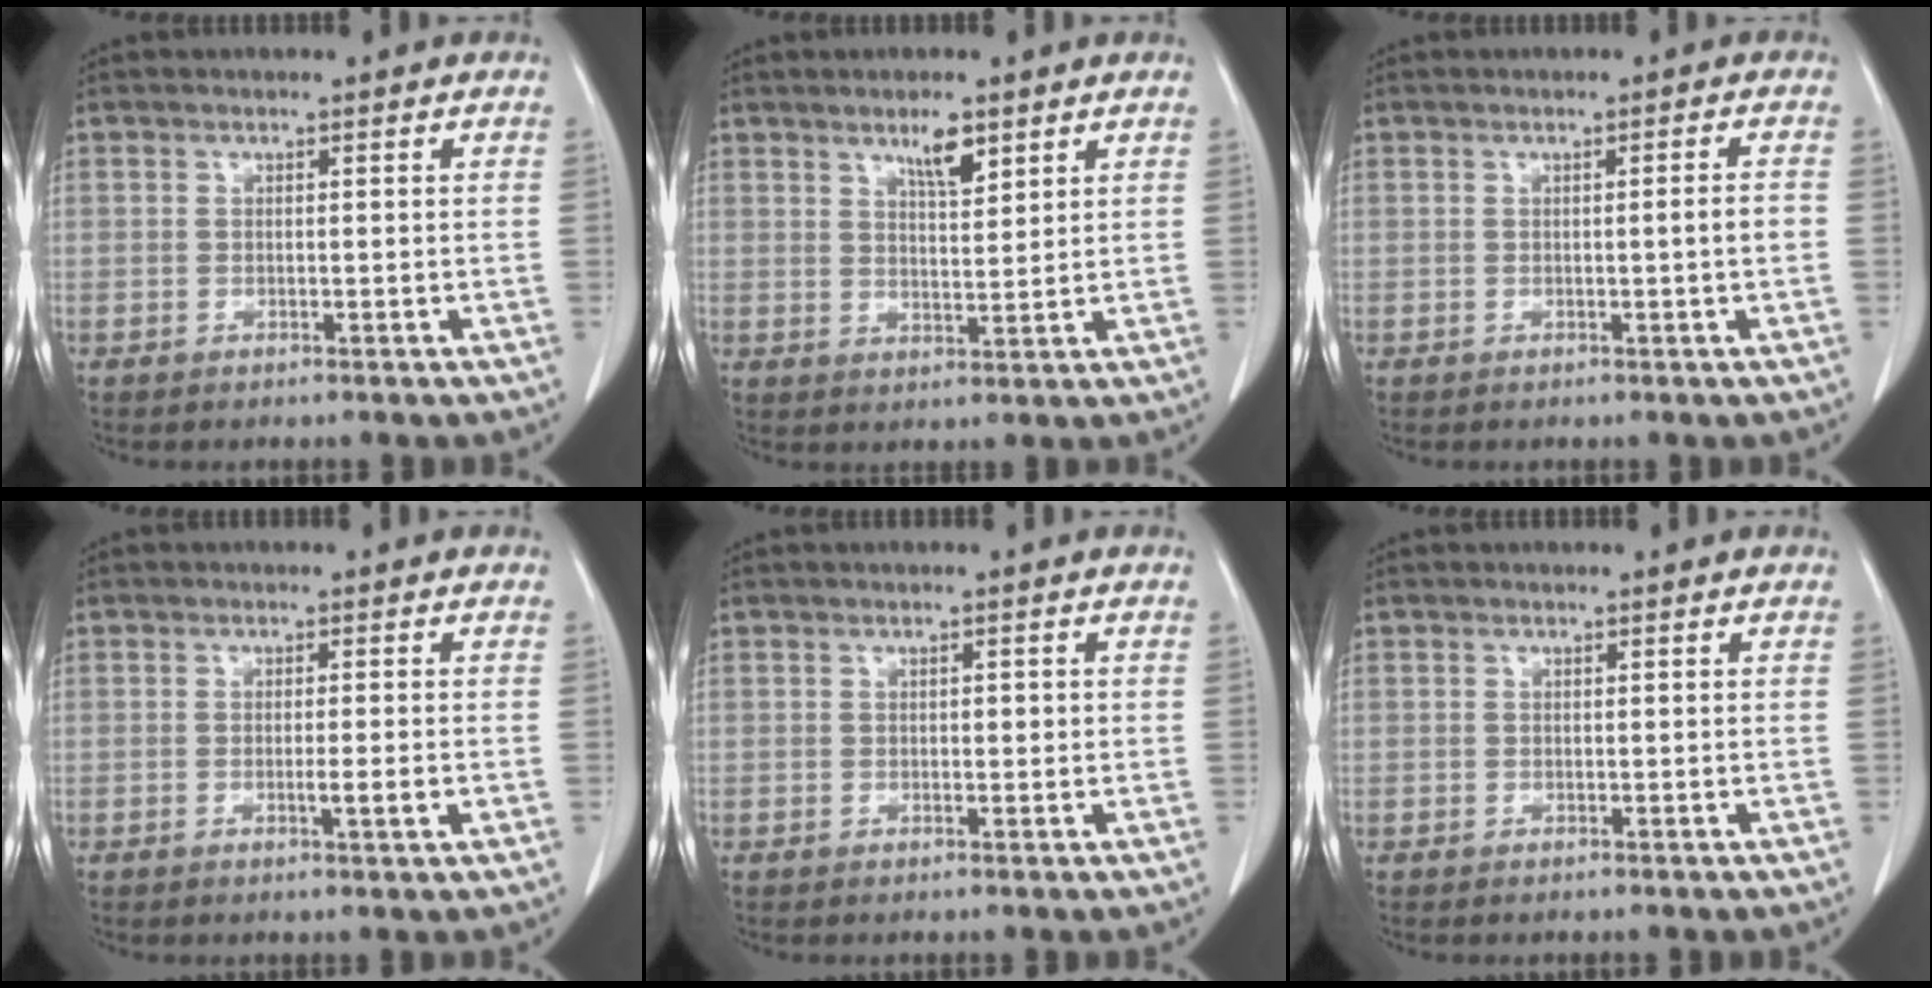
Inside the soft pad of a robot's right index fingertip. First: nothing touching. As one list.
[{"total": 4.3, "force": [2.9, 0.9, 3.1], "torque": [-0.056, -0.005, 0.051]}, {"total": 1.9, "force": [-0.4, -0.4, 1.8], "torque": [-0.027, -0.002, -0.005]}, {"total": 2.6, "force": [-0.7, -0.1, 2.5], "torque": [-0.040, -0.006, -0.011]}, {"total": 0.9, "force": [0.1, 0.4, 0.8], "torque": [-0.013, 0.000, 0.002]}, {"total": 0.0}]